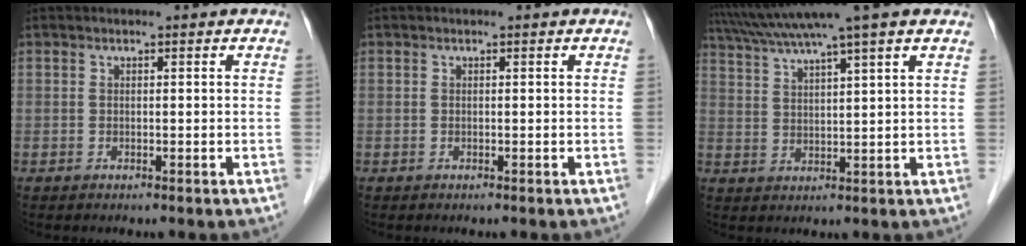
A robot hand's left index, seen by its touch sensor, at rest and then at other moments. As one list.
[{"total": 0.0}, {"total": 11.0, "force": [8.9, -1.3, 6.4], "torque": [-0.118, 0.031, 0.137]}]